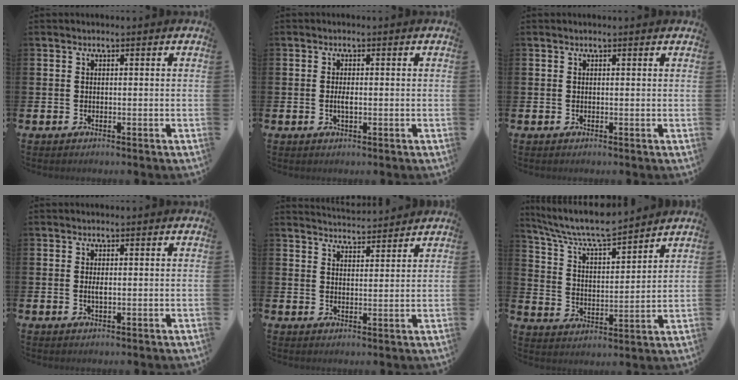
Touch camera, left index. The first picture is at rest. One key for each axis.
{"total": 1.6, "fx": -0.2, "fy": 0.5, "fz": 1.5, "tx": -0.024, "ty": 0.000, "tz": -0.006}
{"total": 0.0}
{"total": 1.2, "fx": 0.1, "fy": 0.4, "fz": 1.2, "tx": -0.018, "ty": 0.001, "tz": -0.001}
{"total": 4.1, "fx": 4.0, "fy": 0.2, "fz": -0.2, "tx": -0.004, "ty": -0.025, "tz": 0.074}
{"total": 7.8, "fx": 7.2, "fy": 0.9, "fz": 2.7, "tx": -0.085, "ty": -0.045, "tz": 0.126}